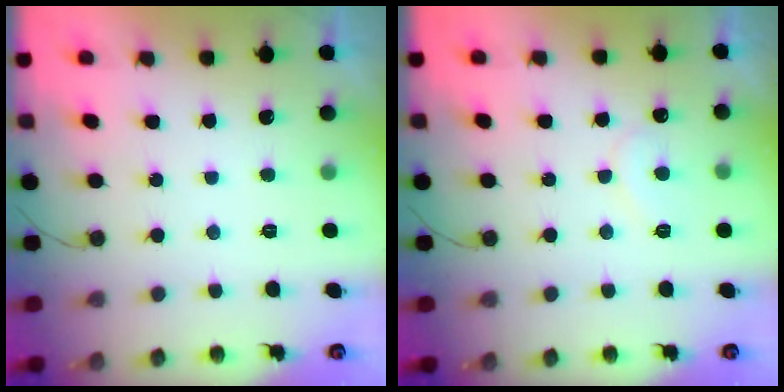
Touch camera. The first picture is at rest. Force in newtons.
{"total": 6.0, "press": 6.0, "slide": 0.4}